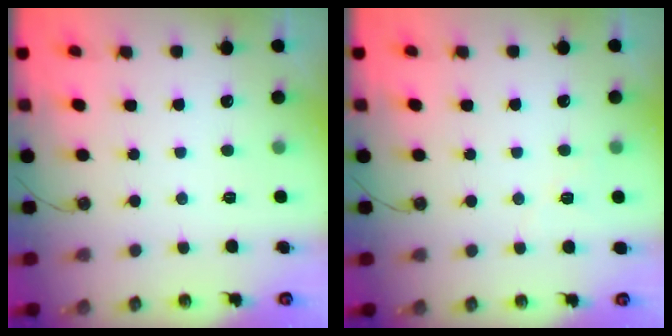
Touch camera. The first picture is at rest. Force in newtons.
{"total": 5.3, "press": 5.0, "slide": 1.7}